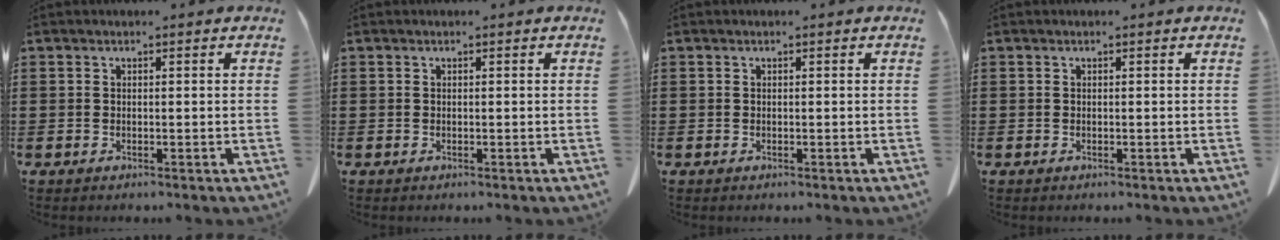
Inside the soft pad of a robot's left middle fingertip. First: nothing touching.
{"total": 0.0}
{"total": 0.0}
{"total": 0.0}